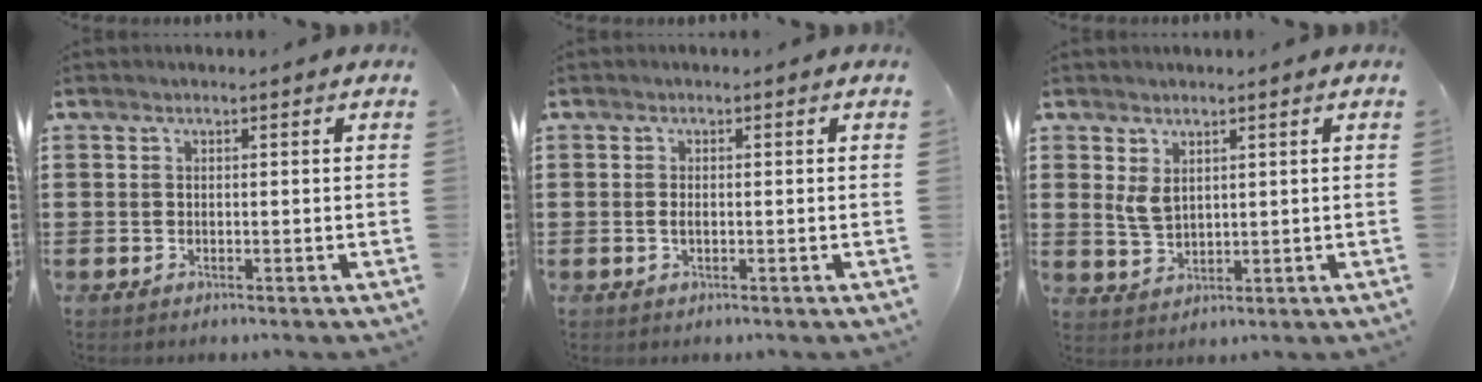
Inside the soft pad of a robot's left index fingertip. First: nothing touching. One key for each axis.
{"total": 1.0, "fx": -0.1, "fy": 0.4, "fz": 0.9, "tx": -0.018, "ty": 0.000, "tz": -0.002}
{"total": 3.5, "fx": 1.6, "fy": 2.1, "fz": 2.2, "tx": -0.048, "ty": 0.005, "tz": 0.031}